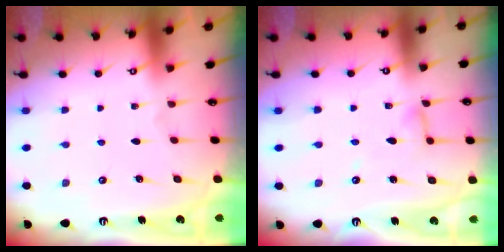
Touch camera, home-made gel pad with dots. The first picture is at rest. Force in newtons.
{"total": 4.2, "press": 4.2, "slide": 0.2}